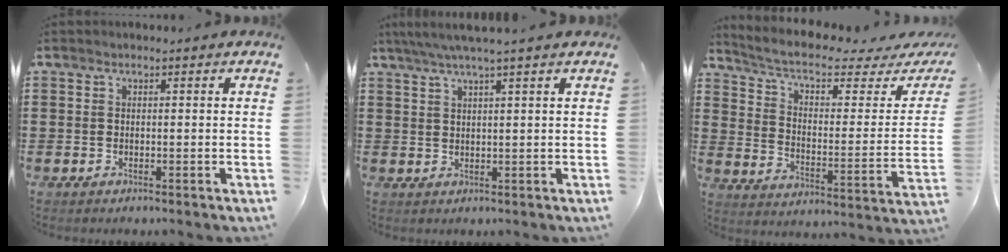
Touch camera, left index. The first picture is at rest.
{"total": 3.1, "force": [2.2, -0.3, 2.1], "torque": [-0.046, 0.000, 0.039]}
{"total": 5.8, "force": [4.1, 1.1, 3.9], "torque": [-0.096, -0.030, 0.065]}